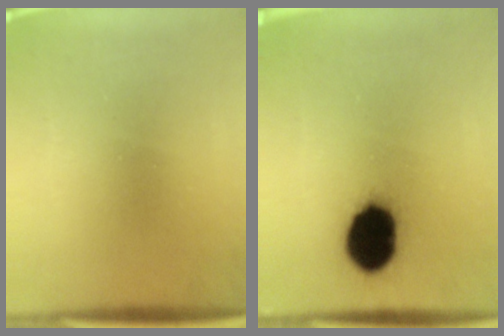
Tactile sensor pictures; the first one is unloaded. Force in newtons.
{"total": 14.2}